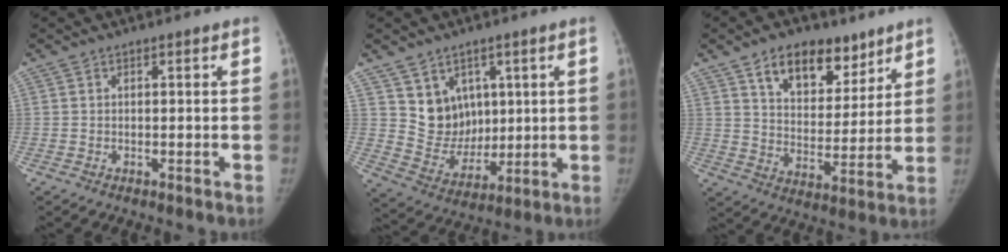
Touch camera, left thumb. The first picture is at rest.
{"total": 9.6, "force": [4.1, 7.9, 3.4], "torque": [-0.021, -0.032, 0.093]}
{"total": 14.2, "force": [9.0, 8.2, 7.4], "torque": [-0.070, -0.050, 0.150]}